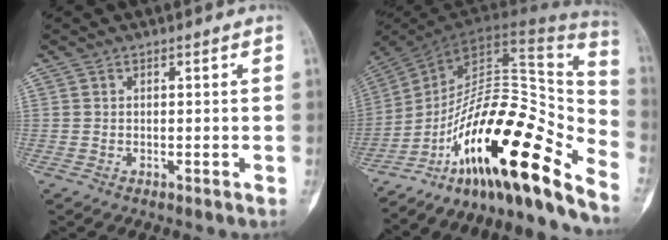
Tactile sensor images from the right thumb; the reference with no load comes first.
{"total": 27.0, "force": [-17.5, 7.4, 19.2], "torque": [-0.251, 0.119, -0.284]}